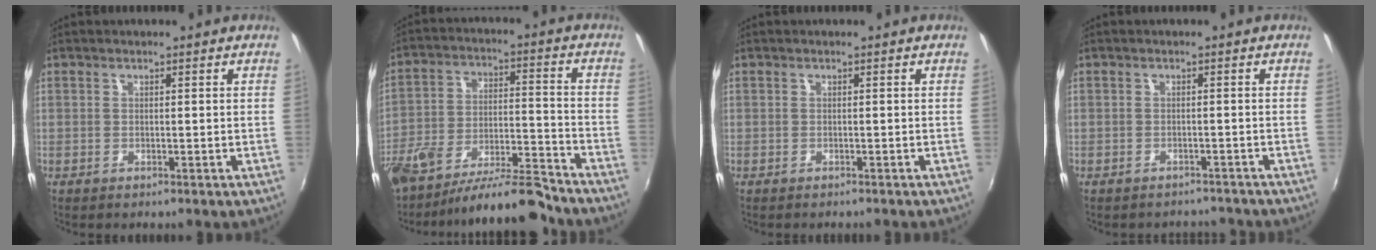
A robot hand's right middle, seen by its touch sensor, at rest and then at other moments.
{"total": 15.8, "force": [-12.9, 3.6, 8.4], "torque": [-0.172, -0.024, -0.209]}
{"total": 0.7, "force": [-0.6, 0.1, 0.2], "torque": [-0.004, -0.001, -0.009]}
{"total": 4.8, "force": [-4.4, 1.9, 0.7], "torque": [-0.014, -0.001, -0.053]}